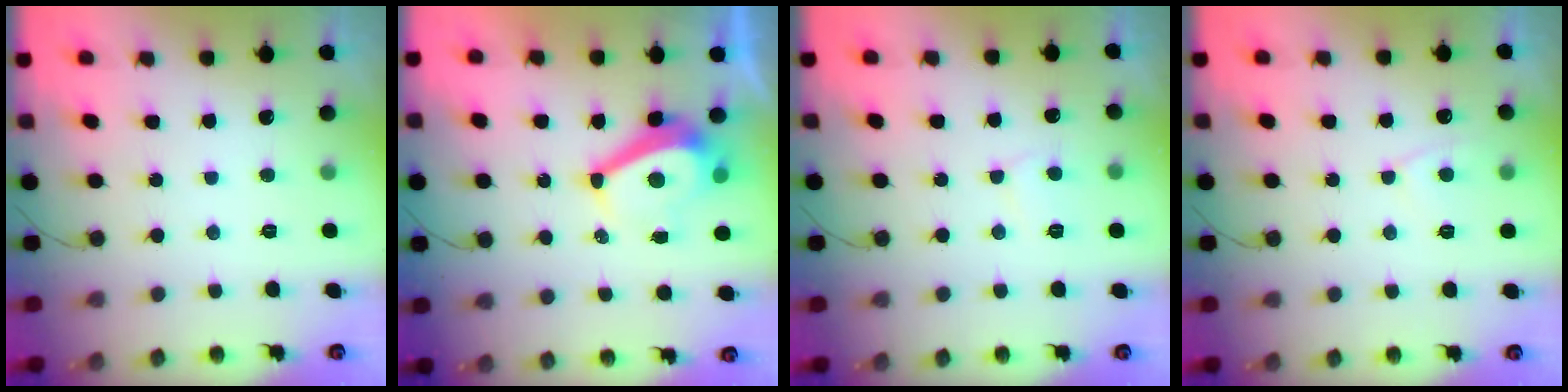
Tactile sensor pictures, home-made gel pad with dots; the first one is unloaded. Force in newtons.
{"total": 7.8, "press": 7.8, "slide": 0.5}
{"total": 4.4, "press": 4.4, "slide": 0.5}
{"total": 4.4, "press": 4.4, "slide": 0.5}